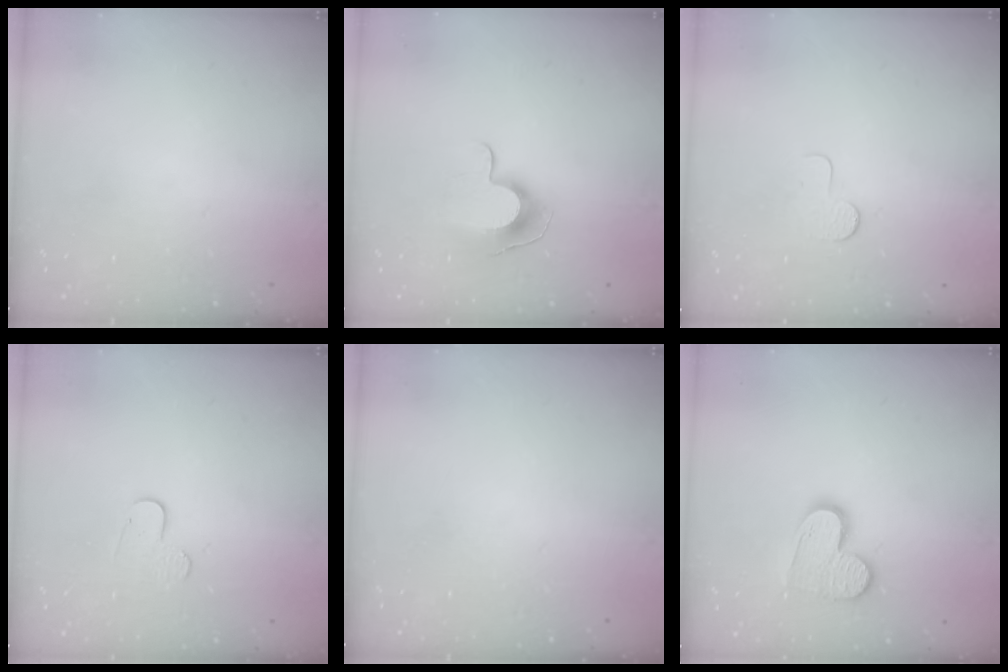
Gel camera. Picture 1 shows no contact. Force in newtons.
{"total": 9.8, "press": 9.8, "slide": 0.1}
{"total": 3.5, "press": 3.5, "slide": 0.4}
{"total": 5.7, "press": 5.7, "slide": 0.5}
{"total": 0.0}
{"total": 12.2, "press": 12.2, "slide": 1.1}